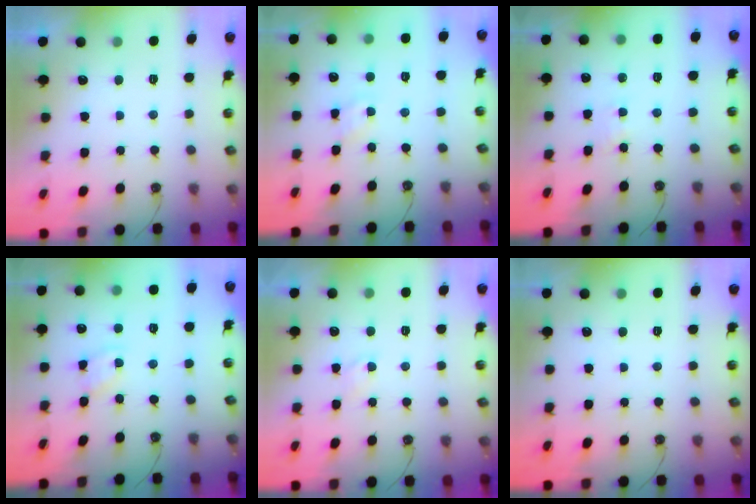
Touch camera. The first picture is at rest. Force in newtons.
{"total": 2.6, "press": 2.6, "slide": 0.4}
{"total": 2.8, "press": 2.8, "slide": 0.3}
{"total": 2.8, "press": 2.8, "slide": 0.4}
{"total": 3.0, "press": 3.0, "slide": 0.4}
{"total": 0.0}